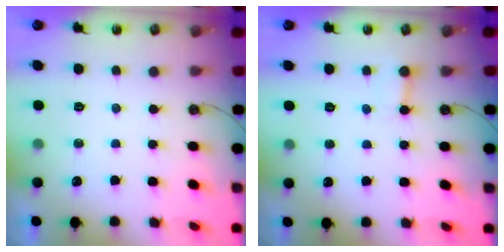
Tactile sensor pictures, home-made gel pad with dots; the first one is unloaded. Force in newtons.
{"total": 2.2, "press": 2.2, "slide": 0.3}